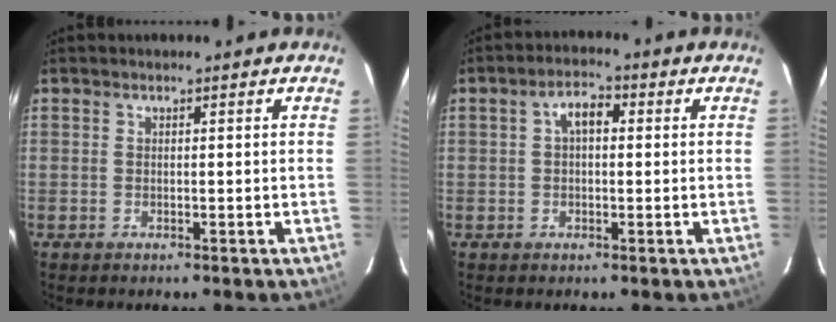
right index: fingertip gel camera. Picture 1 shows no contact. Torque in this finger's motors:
{"motor_torque": [0.11, -0.02, 0.27, 0.07]}